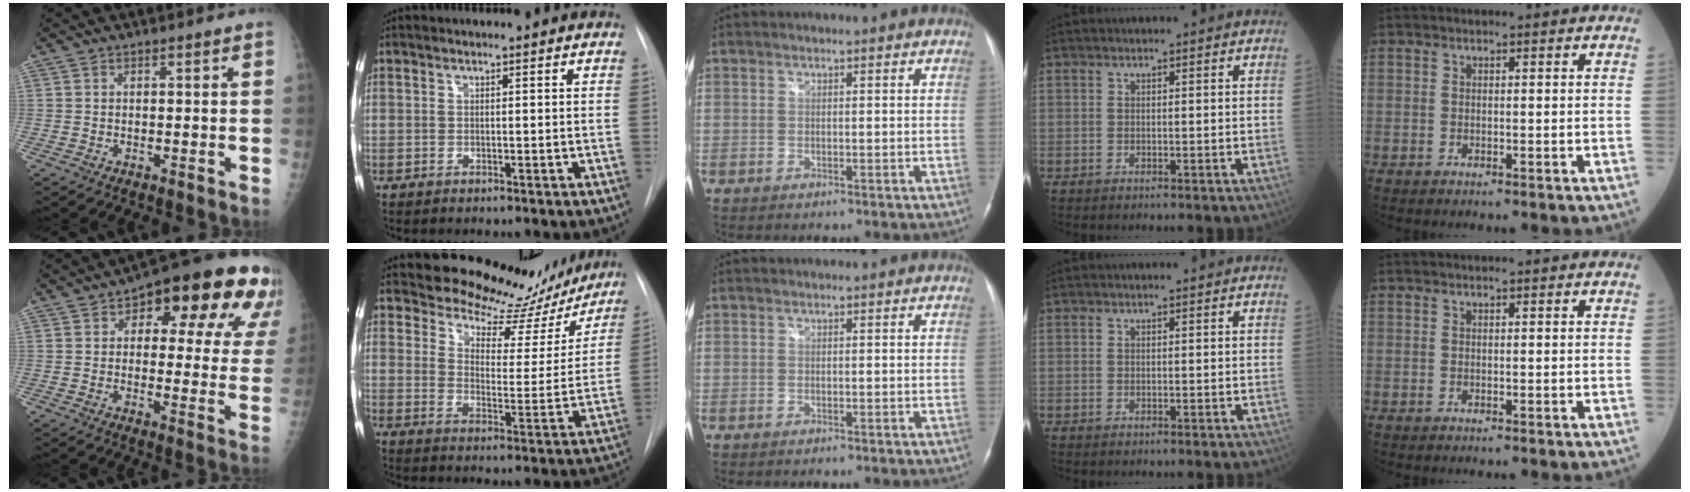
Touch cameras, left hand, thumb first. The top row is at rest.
{"thumb": {"total": 20.1, "force": [9.3, 9.3, 15.3], "torque": [-0.150, 0.001, 0.113]}, "index": {"total": 16.3, "force": [14.6, 6.4, 3.6], "torque": [-0.023, -0.031, 0.168]}}